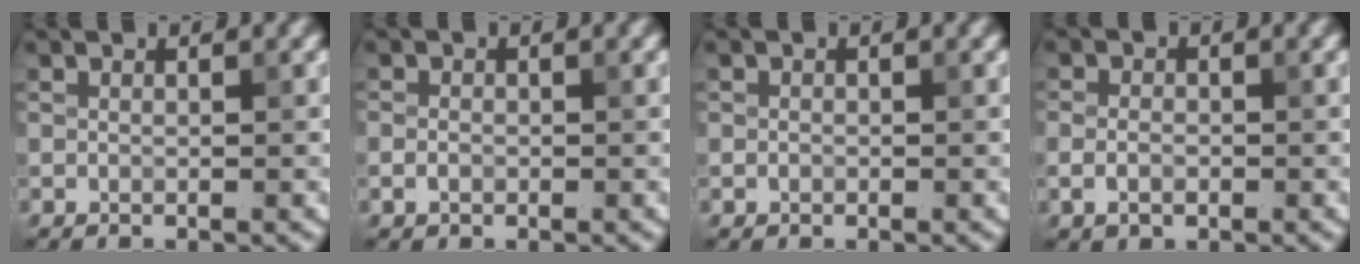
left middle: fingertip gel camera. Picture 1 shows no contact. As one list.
[{"total": 1.2, "force": [-0.5, 1.0, 0.6], "torque": [-0.009, -0.001, -0.013]}, {"total": 0.7, "force": [-0.3, 0.6, 0.1], "torque": [0.003, -0.004, -0.007]}, {"total": 2.2, "force": [-0.6, 1.6, 1.3], "torque": [-0.027, -0.001, -0.017]}]